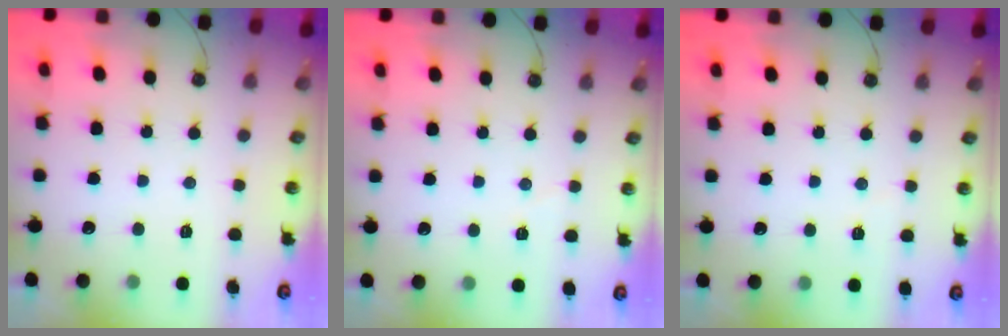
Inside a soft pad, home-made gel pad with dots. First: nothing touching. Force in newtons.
{"total": 2.6, "press": 2.5, "slide": 0.8}
{"total": 2.9, "press": 1.5, "slide": 2.5}